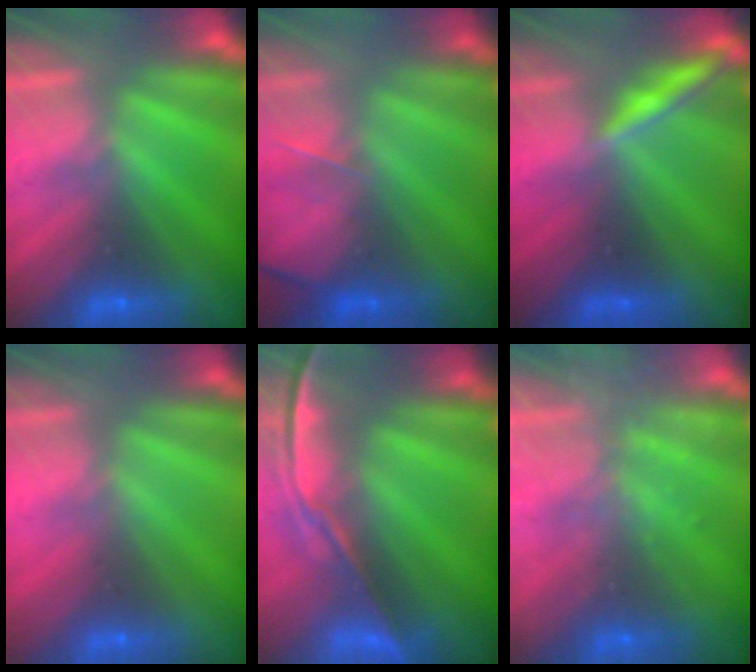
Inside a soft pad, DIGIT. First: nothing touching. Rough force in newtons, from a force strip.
{"total": 2.1}
{"total": 2.0}
{"total": 2.9}
{"total": 7.8}
{"total": 1.5}